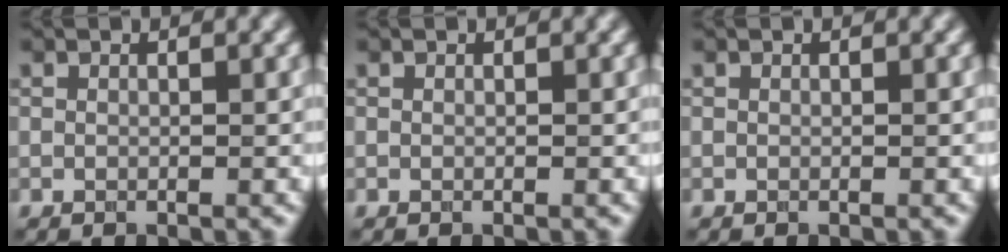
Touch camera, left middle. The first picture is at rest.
{"total": 0.0}
{"total": 0.0}